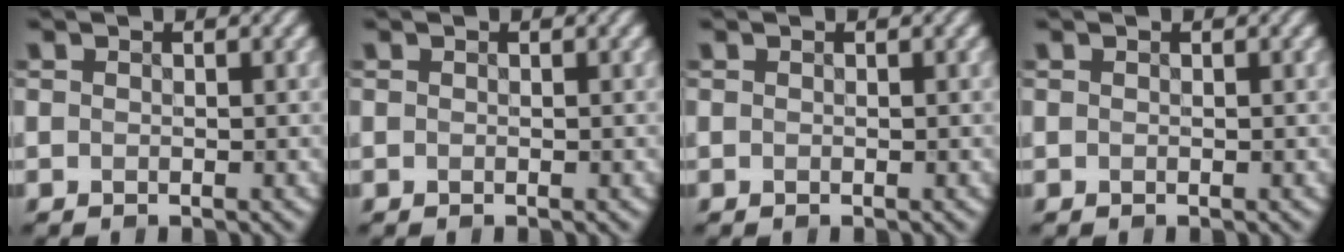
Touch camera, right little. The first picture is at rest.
{"total": 0.0}
{"total": 0.0}
{"total": 0.0}